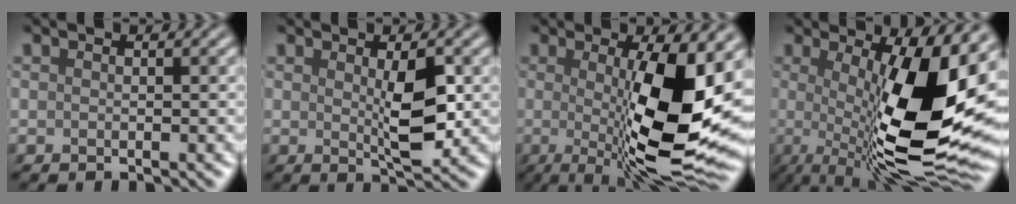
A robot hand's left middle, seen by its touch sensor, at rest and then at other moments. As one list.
[{"total": 3.7, "force": [0.3, 0.8, 3.6], "torque": [-0.062, -0.007, 0.013]}, {"total": 12.5, "force": [-0.5, 3.1, 12.1], "torque": [-0.177, -0.018, -0.001]}, {"total": 14.7, "force": [0.2, 4.4, 14.0], "torque": [-0.185, -0.010, 0.001]}]